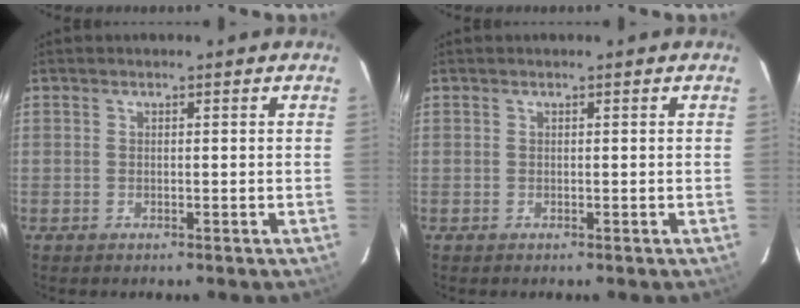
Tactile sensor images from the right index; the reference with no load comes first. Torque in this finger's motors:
{"motor_torque": [0.00, 0.00, 0.01, 0.00]}